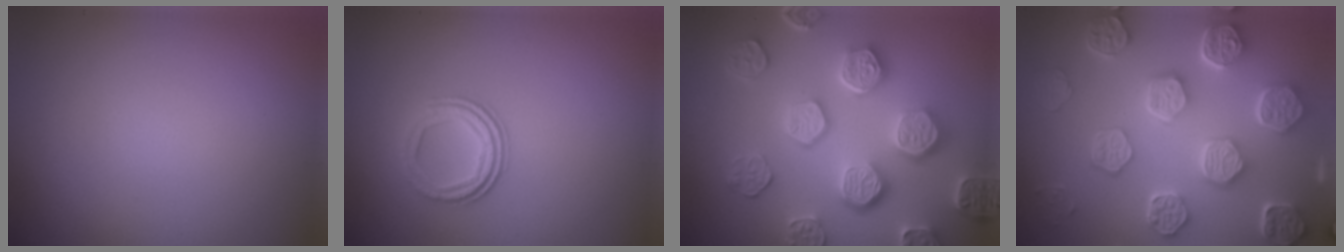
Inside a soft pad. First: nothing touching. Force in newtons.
{"total": 2.9, "press": 2.3, "slide": 1.7}
{"total": 7.2, "press": 5.9, "slide": 4.1}
{"total": 8.6, "press": 6.5, "slide": 5.7}